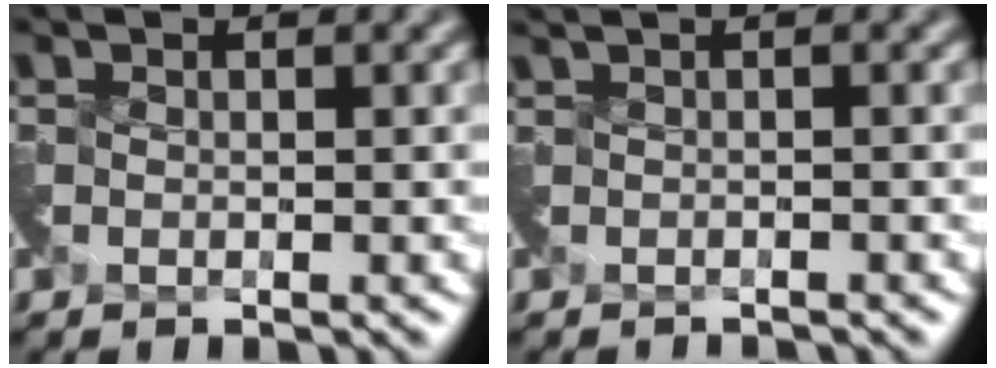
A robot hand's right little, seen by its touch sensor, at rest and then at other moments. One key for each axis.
{"total": 1.2, "fx": -0.8, "fy": 0.3, "fz": 0.9, "tx": -0.017, "ty": -0.015, "tz": -0.018}